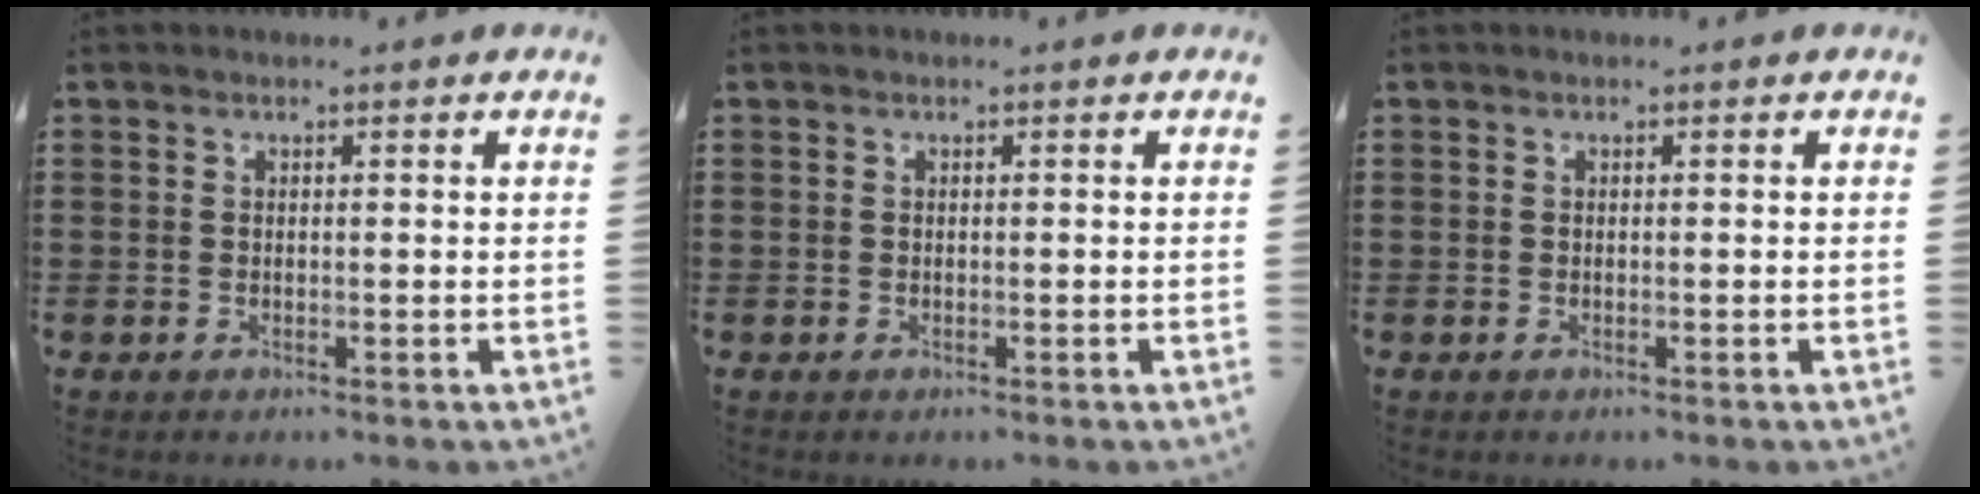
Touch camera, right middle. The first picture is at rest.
{"total": 0.0}
{"total": 0.0}